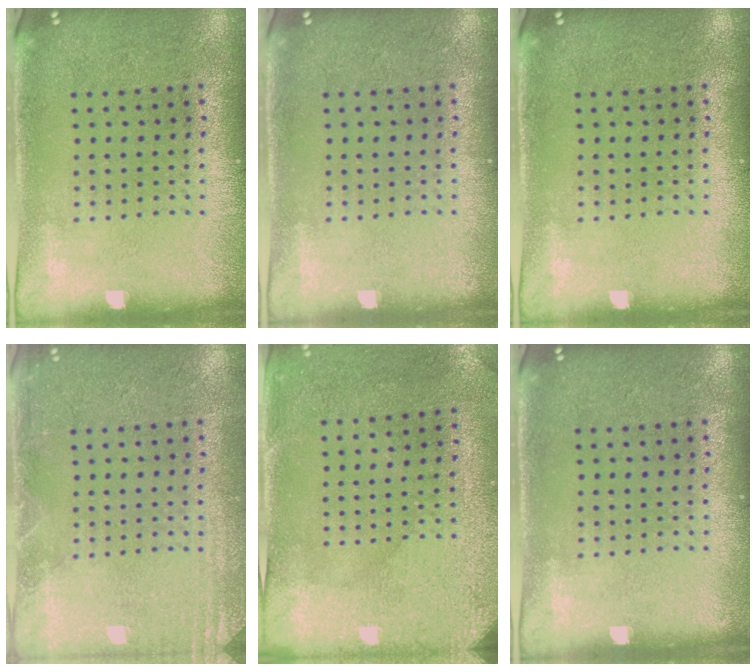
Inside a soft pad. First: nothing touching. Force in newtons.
{"total": 0.0}
{"total": 0.0}
{"total": 2.2, "press": 2.1, "slide": 0.3}
{"total": 3.0, "press": 2.4, "slide": 1.7}
{"total": 0.0}